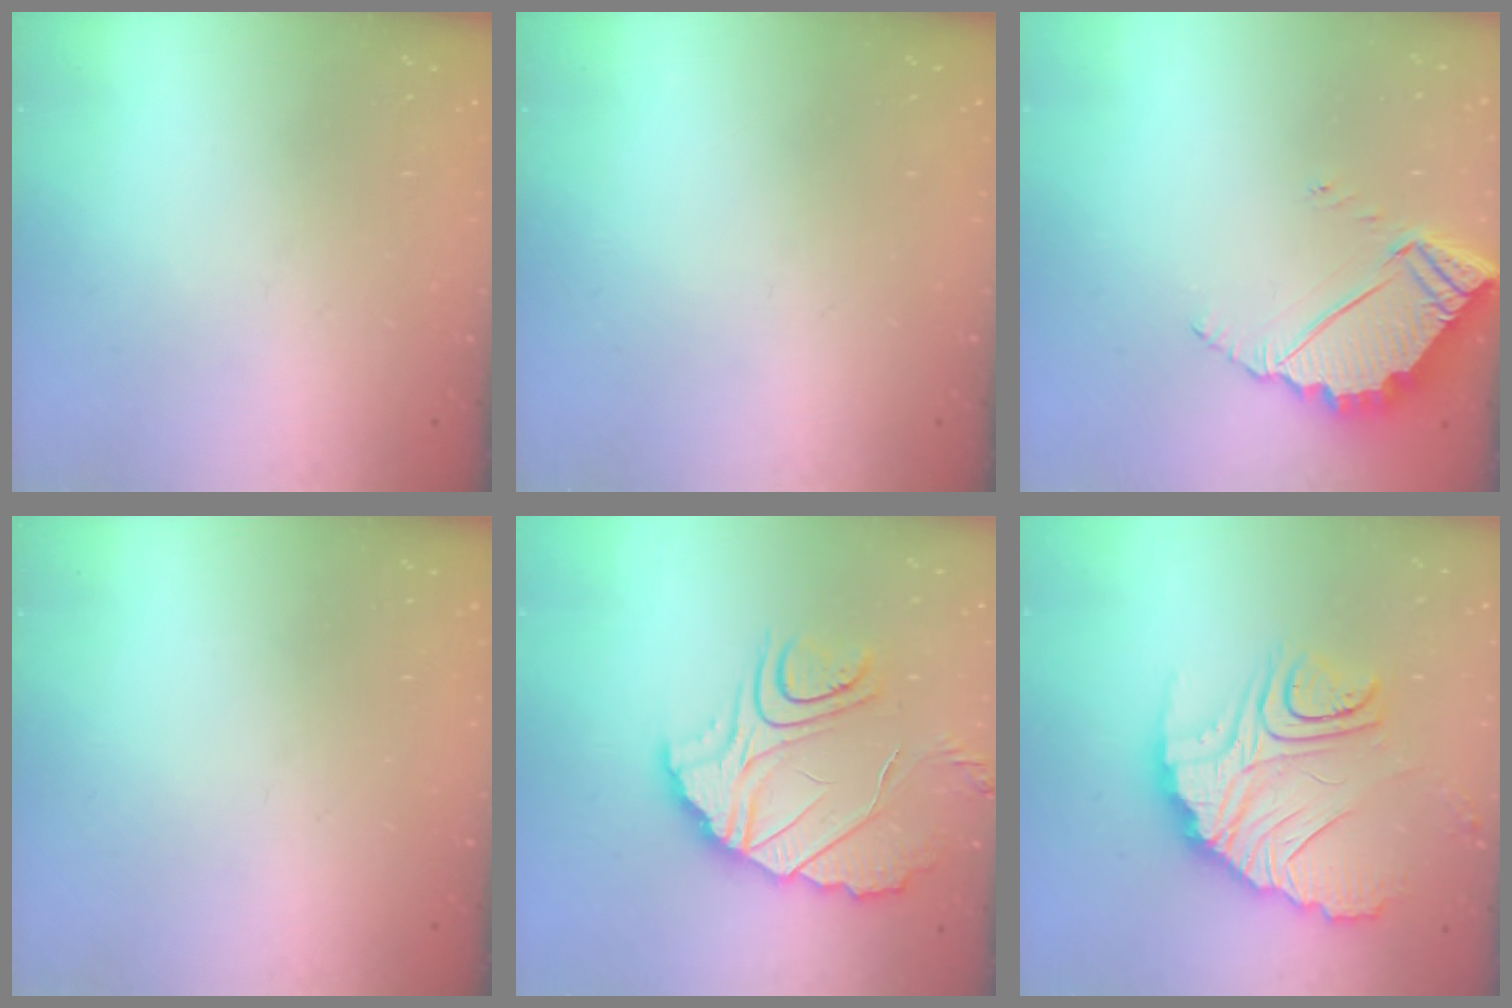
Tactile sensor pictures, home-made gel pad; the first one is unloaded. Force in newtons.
{"total": 0.0}
{"total": 6.2, "press": 6.2, "slide": 0.3}
{"total": 0.0}
{"total": 11.9, "press": 11.9, "slide": 0.9}
{"total": 15.8, "press": 15.7, "slide": 1.6}